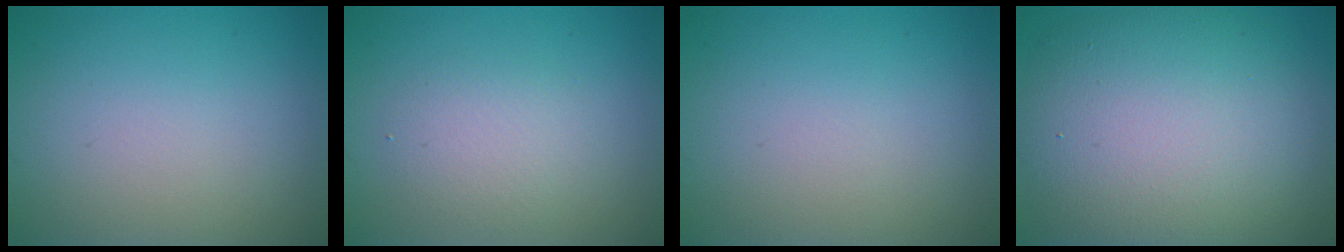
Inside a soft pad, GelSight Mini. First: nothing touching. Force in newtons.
{"total": 2.3, "press": 2.3, "slide": 0.0}
{"total": 0.0}
{"total": 12.8, "press": 12.8, "slide": 0.9}